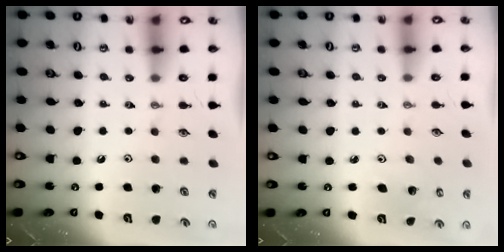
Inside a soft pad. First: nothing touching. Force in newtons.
{"total": 3.0, "press": 2.9, "slide": 0.4}